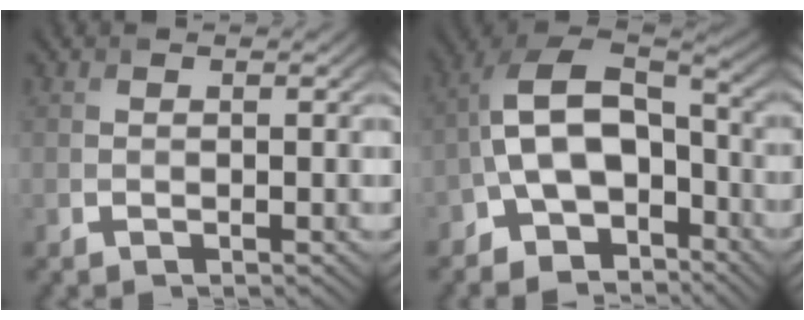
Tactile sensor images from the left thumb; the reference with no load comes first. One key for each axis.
{"total": 13.4, "fx": -5.4, "fy": 8.5, "fz": 8.9, "tx": -0.170, "ty": -0.008, "tz": -0.104}